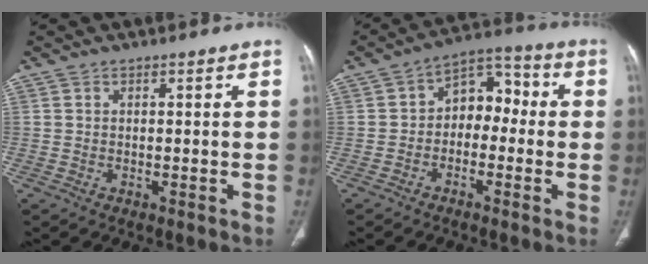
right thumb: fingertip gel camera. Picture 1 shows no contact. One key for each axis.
{"total": 8.6, "fx": -0.8, "fy": 6.1, "fz": 6.0, "tx": -0.051, "ty": 0.042, "tz": -0.032}